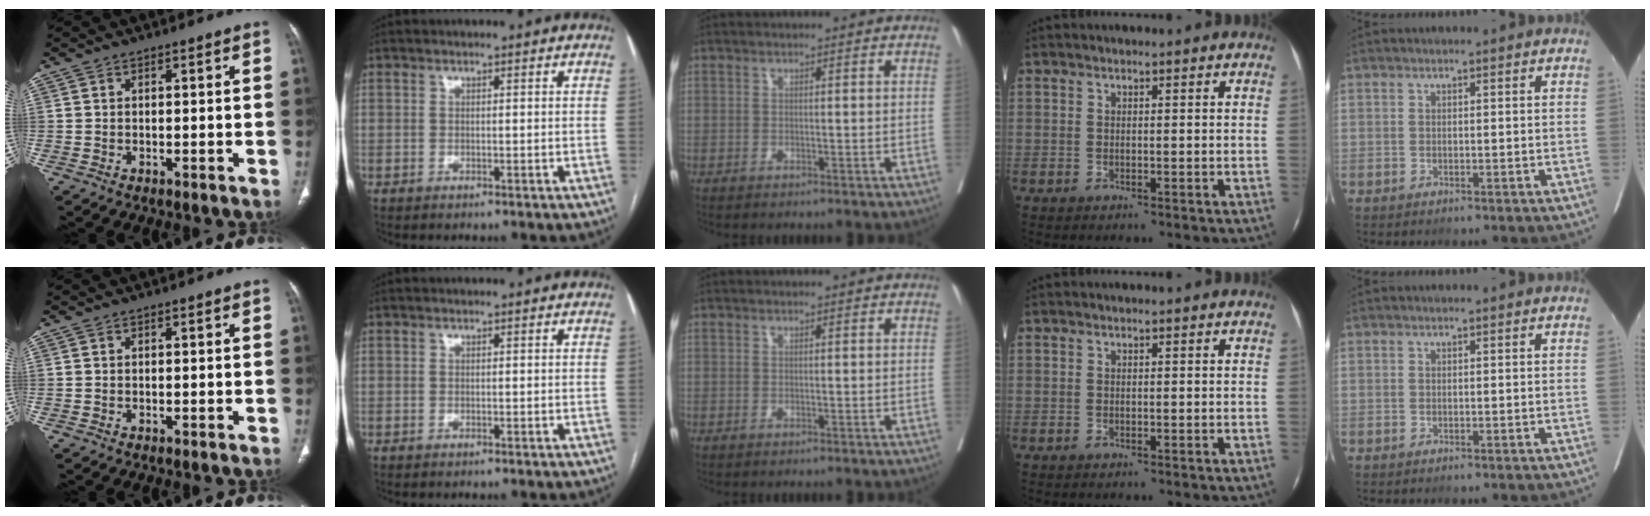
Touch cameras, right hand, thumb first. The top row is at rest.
{}